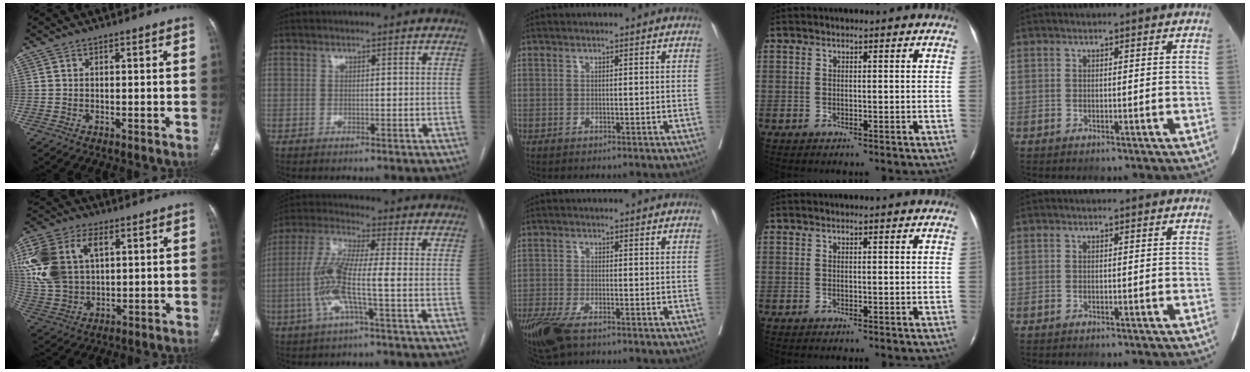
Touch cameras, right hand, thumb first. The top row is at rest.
{"thumb": {"total": 17.5, "force": [4.8, 11.4, 12.4], "torque": [-0.263, 0.005, 0.096]}, "index": {"total": 10.0, "force": [-2.1, 0.5, 9.8], "torque": [-0.212, 0.006, -0.050]}, "middle": {"total": 7.7, "force": [-5.4, 2.3, 5.0], "torque": [-0.097, -0.018, -0.098]}}